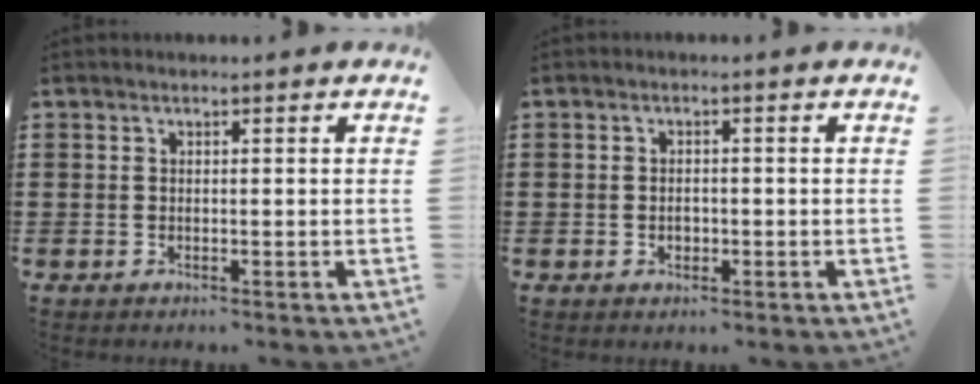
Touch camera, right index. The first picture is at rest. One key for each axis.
{"total": 1.4, "fx": -0.4, "fy": 1.0, "fz": 1.0, "tx": -0.021, "ty": 0.002, "tz": -0.008}